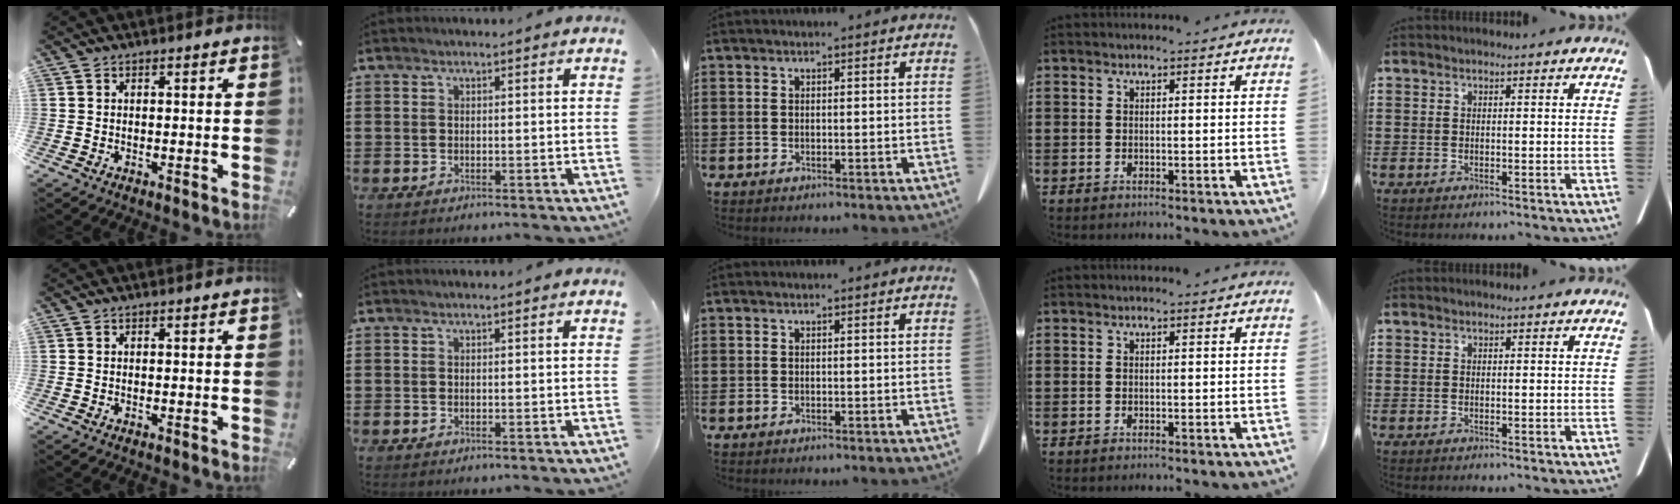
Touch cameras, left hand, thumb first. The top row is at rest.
{}